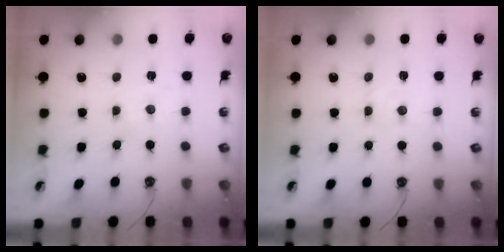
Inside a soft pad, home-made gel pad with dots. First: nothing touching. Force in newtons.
{"total": 2.5, "press": 2.5, "slide": 0.4}